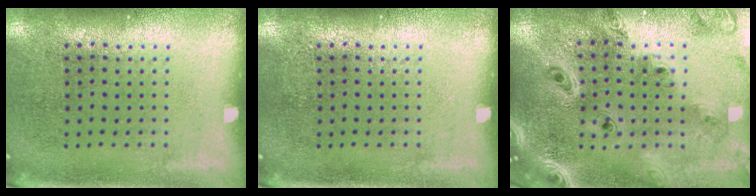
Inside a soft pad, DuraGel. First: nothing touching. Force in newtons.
{"total": 0.0}
{"total": 2.9, "press": 2.4, "slide": 1.6}